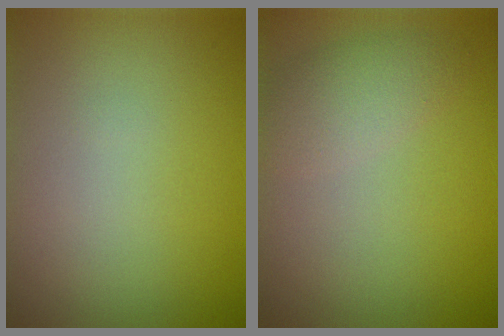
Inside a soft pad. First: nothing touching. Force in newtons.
{"total": 2.5, "press": 2.5, "slide": 0.1}